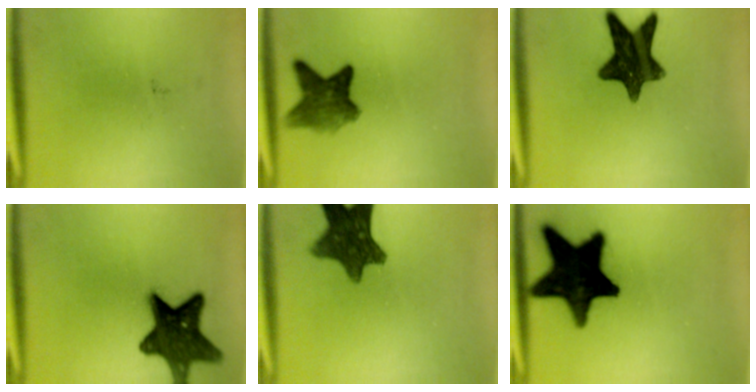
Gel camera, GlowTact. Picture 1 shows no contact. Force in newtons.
{"total": 6.3}
{"total": 12.8}
{"total": 14.4}
{"total": 11.0}
{"total": 19.3}